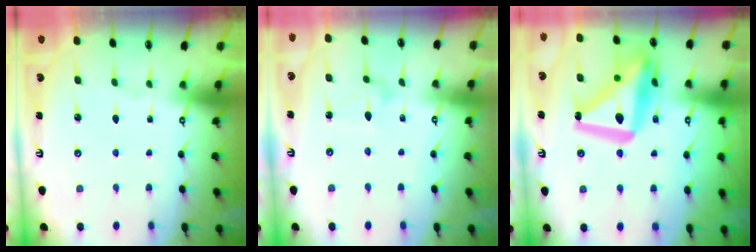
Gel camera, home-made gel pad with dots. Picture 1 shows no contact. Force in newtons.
{"total": 5.3, "press": 5.2, "slide": 0.4}
{"total": 20.2, "press": 20.1, "slide": 2.2}